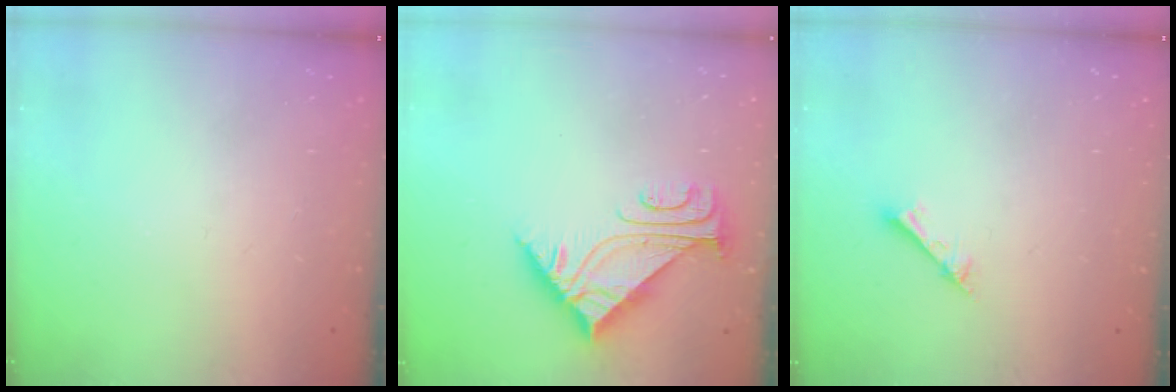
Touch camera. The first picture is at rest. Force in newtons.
{"total": 5.2, "press": 5.2, "slide": 0.8}
{"total": 1.6, "press": 1.6, "slide": 0.2}